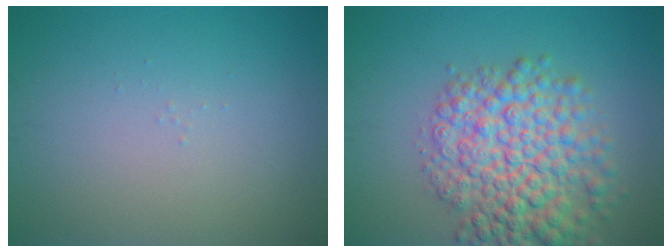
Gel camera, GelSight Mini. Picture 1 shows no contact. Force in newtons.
{"total": 8.1, "press": 8.1, "slide": 0.2}